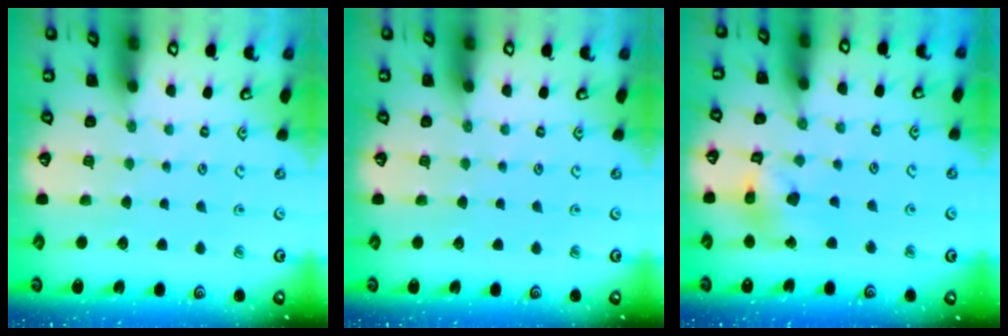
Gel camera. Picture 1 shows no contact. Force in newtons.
{"total": 0.0}
{"total": 12.5, "press": 12.4, "slide": 1.9}